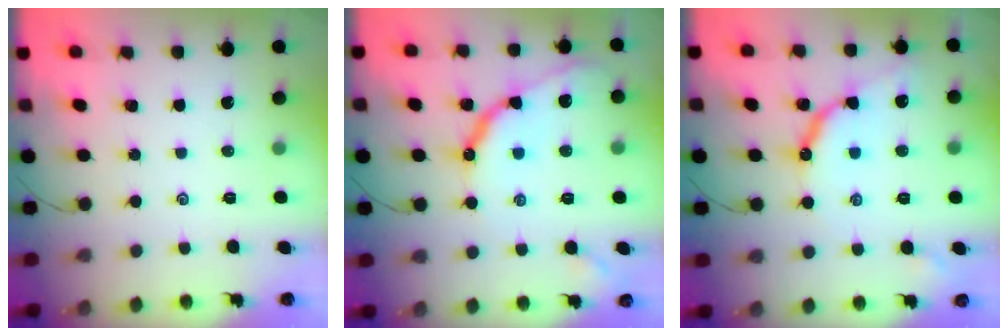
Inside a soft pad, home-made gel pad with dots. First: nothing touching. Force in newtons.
{"total": 10.6, "press": 10.5, "slide": 0.4}
{"total": 9.3, "press": 9.3, "slide": 0.8}